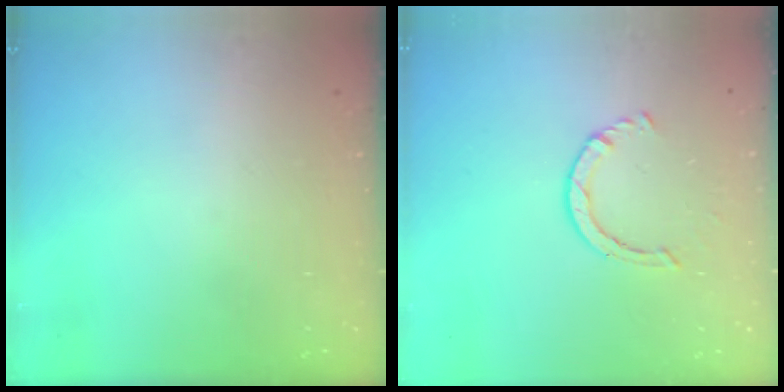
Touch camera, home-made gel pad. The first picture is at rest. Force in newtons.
{"total": 2.2, "press": 2.2, "slide": 0.4}